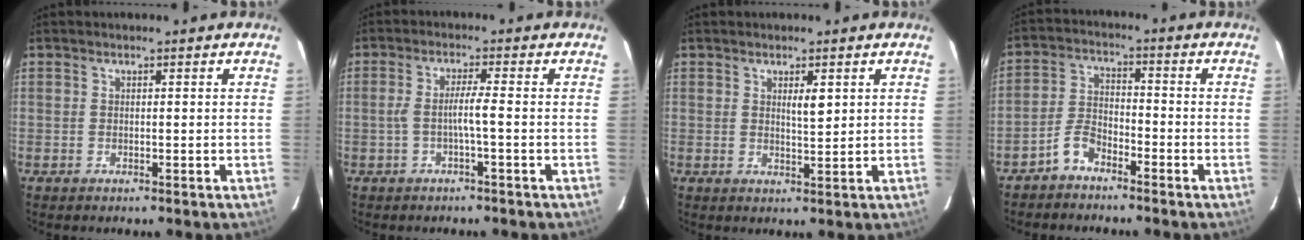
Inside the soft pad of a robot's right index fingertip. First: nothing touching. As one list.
[{"total": 3.2, "force": [-0.7, -0.3, 3.2], "torque": [-0.057, 0.006, -0.013]}, {"total": 2.4, "force": [1.0, 0.5, 2.2], "torque": [-0.037, -0.004, 0.017]}, {"total": 4.6, "force": [-3.5, 2.1, 2.0], "torque": [-0.047, 0.006, -0.072]}]